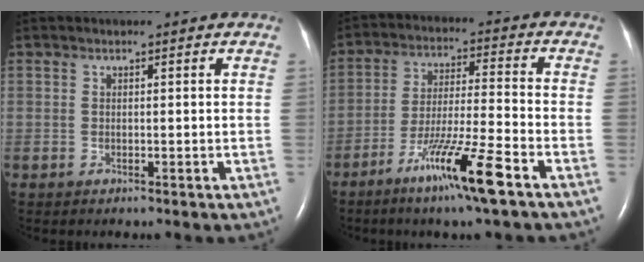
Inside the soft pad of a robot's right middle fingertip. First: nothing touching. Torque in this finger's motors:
{"motor_torque": [1.22, -0.92, 0.56, 0.16]}